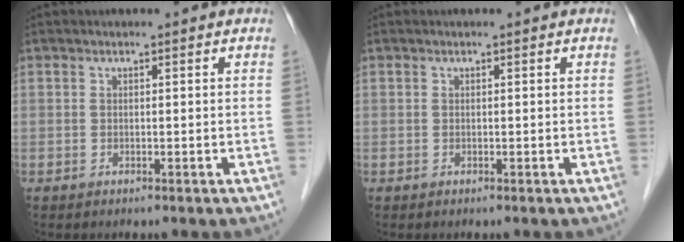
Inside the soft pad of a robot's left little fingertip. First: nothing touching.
{"total": 0.0}